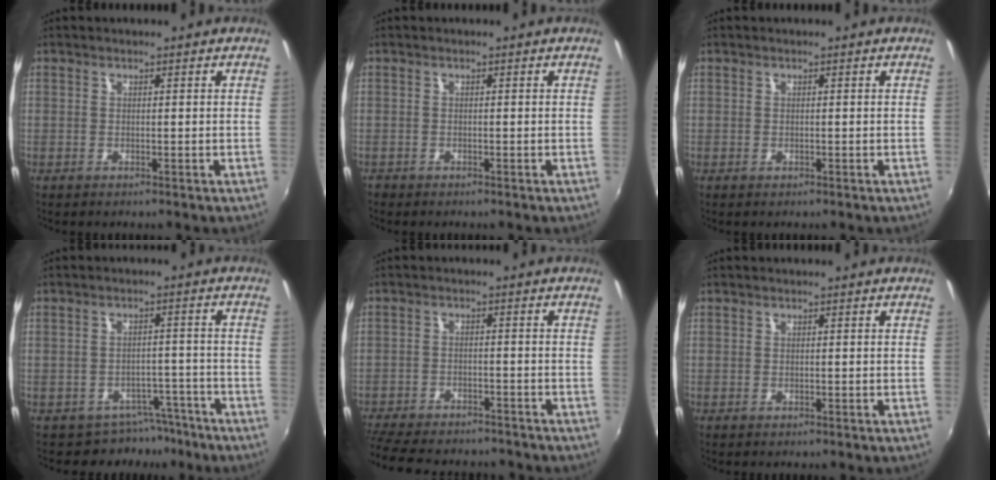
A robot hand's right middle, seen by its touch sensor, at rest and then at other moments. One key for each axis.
{"total": 0.9, "fx": -0.7, "fy": 0.5, "fz": 0.0, "tx": -0.004, "ty": -0.001, "tz": -0.015}
{"total": 0.0}
{"total": 6.6, "fx": -5.4, "fy": 3.7, "fz": 0.8, "tx": -0.018, "ty": 0.013, "tz": -0.066}
{"total": 16.7, "fx": -14.2, "fy": 5.0, "fz": 7.0, "tx": -0.160, "ty": -0.028, "tz": -0.212}
{"total": 0.0}